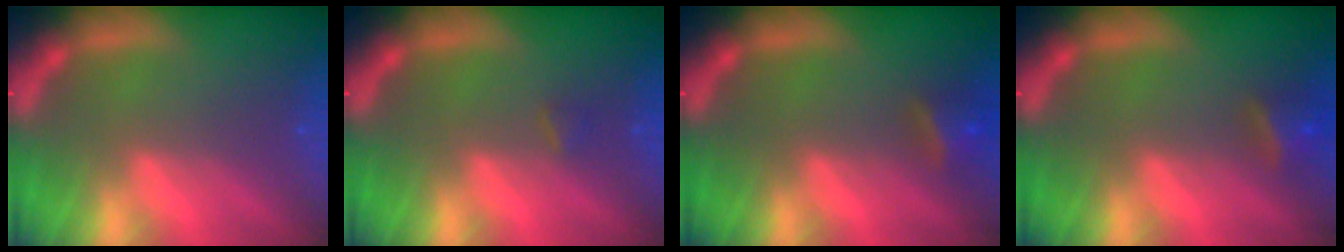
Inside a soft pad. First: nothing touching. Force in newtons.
{"total": 0.9}
{"total": 2.9}
{"total": 2.9}